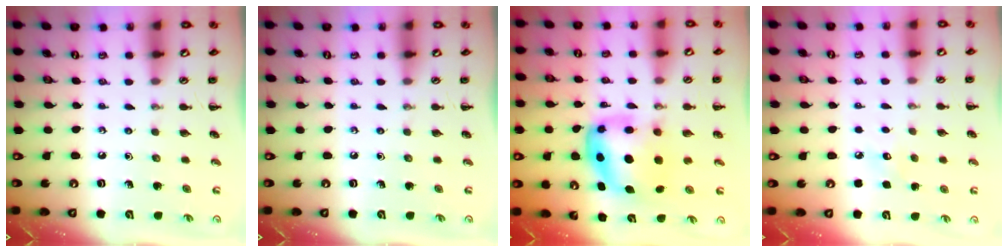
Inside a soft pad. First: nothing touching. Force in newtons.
{"total": 0.0}
{"total": 6.6, "press": 6.4, "slide": 1.5}
{"total": 5.2, "press": 5.0, "slide": 1.4}